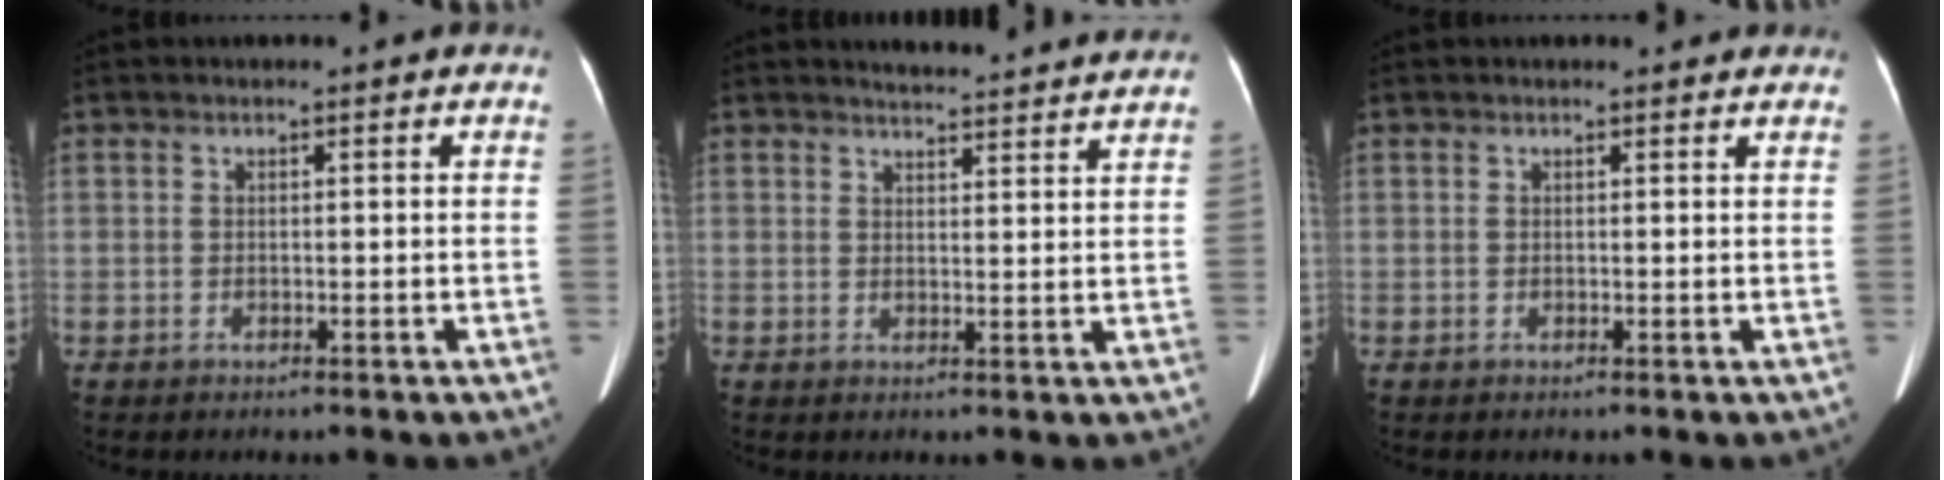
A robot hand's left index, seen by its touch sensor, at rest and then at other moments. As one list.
[{"total": 9.9, "force": [9.6, 0.0, 2.3], "torque": [-0.029, 0.003, 0.107]}, {"total": 2.3, "force": [2.2, 0.7, 0.6], "torque": [-0.007, 0.008, 0.018]}]